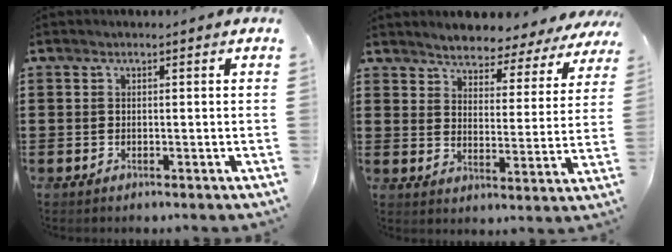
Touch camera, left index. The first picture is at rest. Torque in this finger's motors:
{"motor_torque": [2.14, 0.00, 0.56, 0.09]}